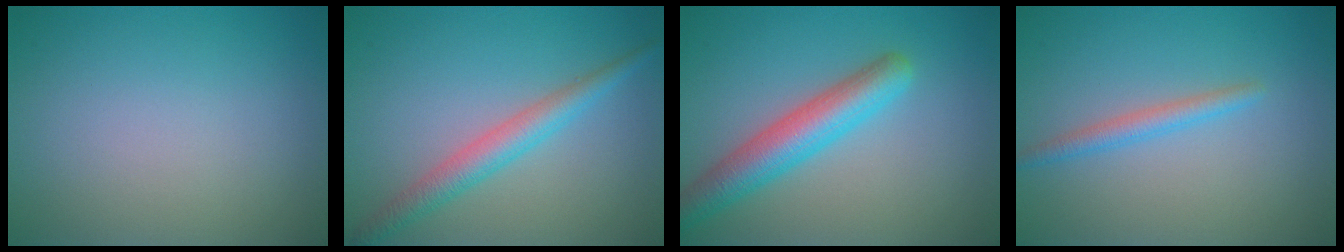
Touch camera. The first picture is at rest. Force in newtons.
{"total": 3.2, "press": 3.2, "slide": 0.0}
{"total": 5.2, "press": 5.2, "slide": 0.1}
{"total": 1.8, "press": 1.8, "slide": 0.0}